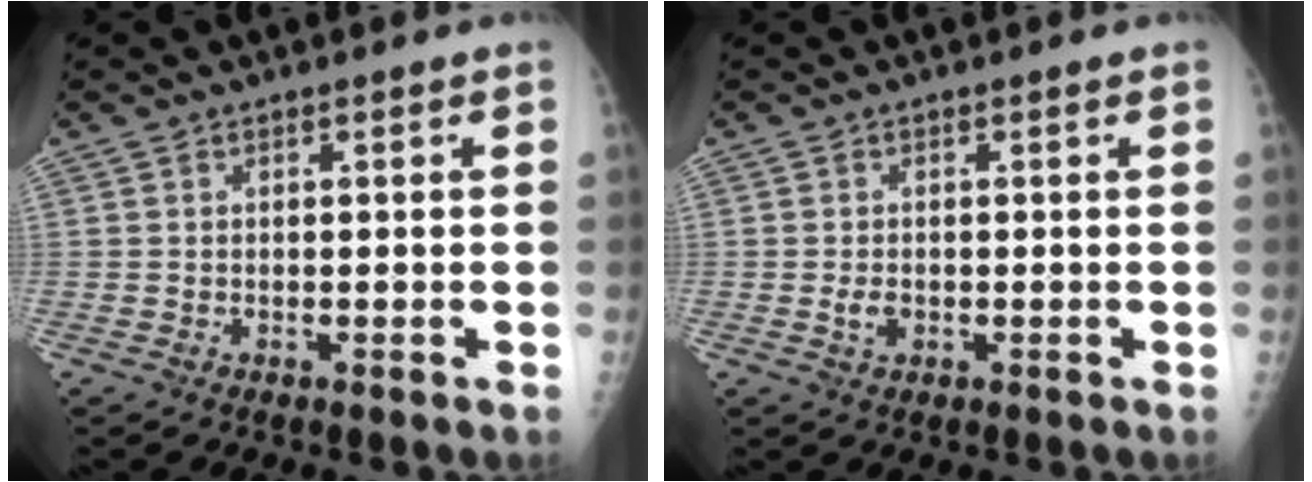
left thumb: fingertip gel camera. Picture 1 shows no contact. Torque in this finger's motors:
{"motor_torque": [0.04, -0.07, 0.36, 0.10, 0.00]}